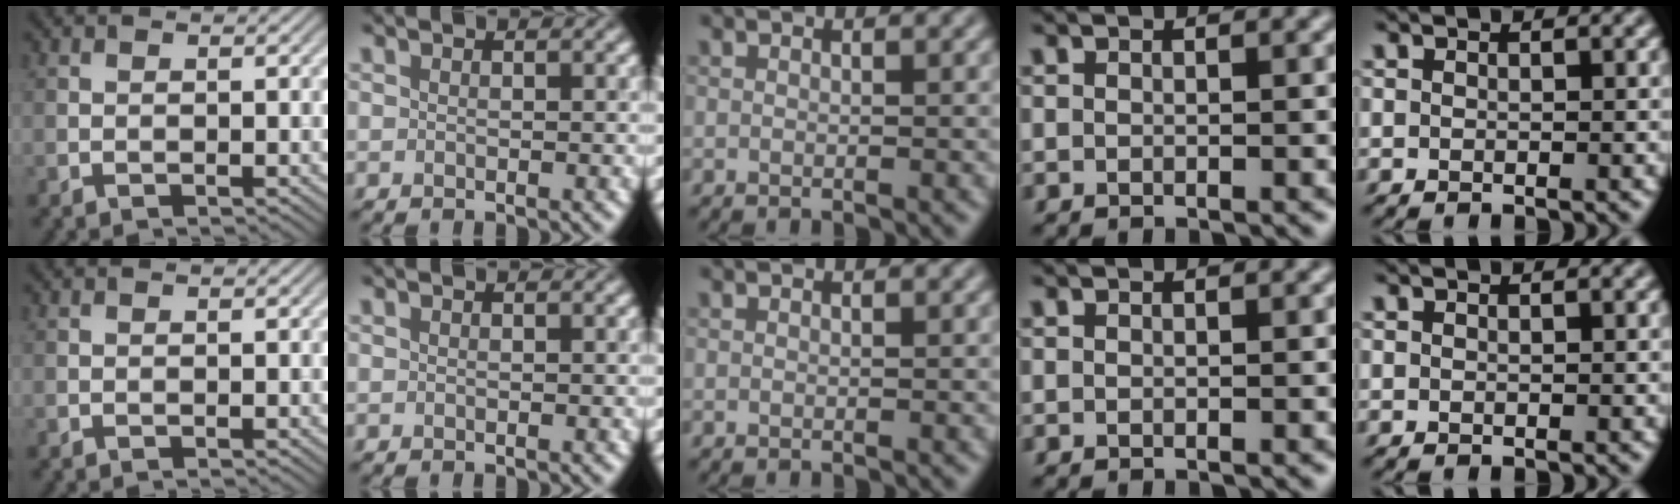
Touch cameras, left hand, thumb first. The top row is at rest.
{}